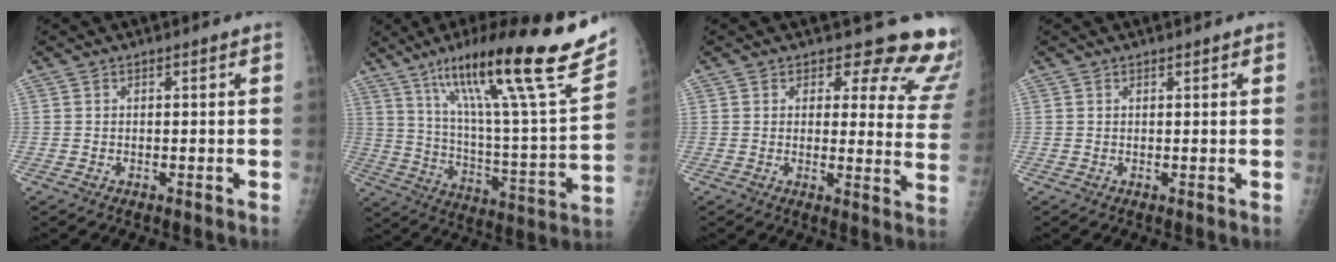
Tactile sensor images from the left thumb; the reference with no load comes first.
{"total": 30.5, "force": [18.5, 4.3, 23.8], "torque": [-0.356, -0.044, 0.297]}
{"total": 14.6, "force": [12.7, 5.8, 4.4], "torque": [0.014, -0.098, 0.111]}
{"total": 0.7, "force": [0.5, 0.3, 0.5], "torque": [-0.005, -0.001, 0.006]}